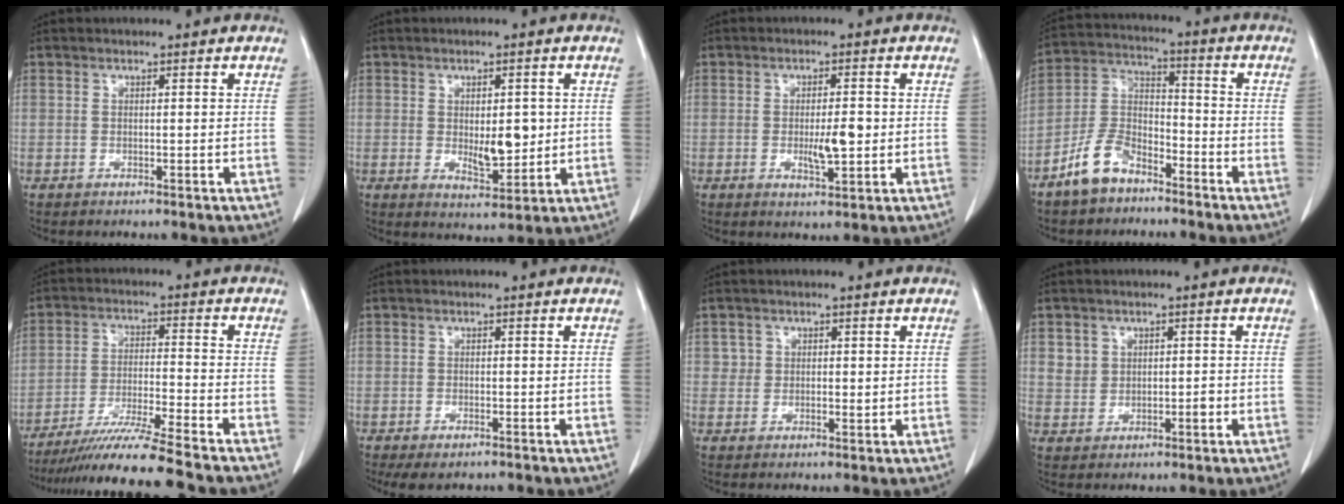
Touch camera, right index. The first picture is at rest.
{"total": 5.6, "force": [0.1, 2.4, 5.1], "torque": [-0.073, -0.010, 0.009]}
{"total": 4.7, "force": [-0.5, 1.2, 4.5], "torque": [-0.075, -0.004, -0.004]}
{"total": 9.0, "force": [-6.4, 4.4, 4.5], "torque": [-0.106, 0.006, -0.132]}
{"total": 12.9, "force": [-11.1, -2.0, 6.2], "torque": [-0.101, -0.030, -0.190]}
{"total": 3.1, "force": [-2.1, 1.2, 1.9], "torque": [-0.037, -0.009, -0.029]}
{"total": 2.1, "force": [0.6, 1.9, 0.7], "torque": [-0.004, -0.002, 0.006]}
{"total": 3.4, "force": [0.5, 2.9, 1.7], "torque": [-0.022, 0.008, 0.013]}